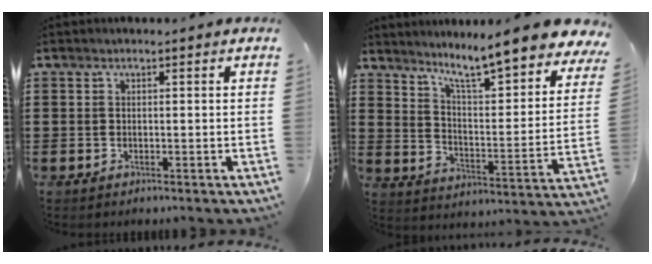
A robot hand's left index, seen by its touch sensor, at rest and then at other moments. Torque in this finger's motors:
{"motor_torque": [2.14, 0.00, 0.81, 0.21]}